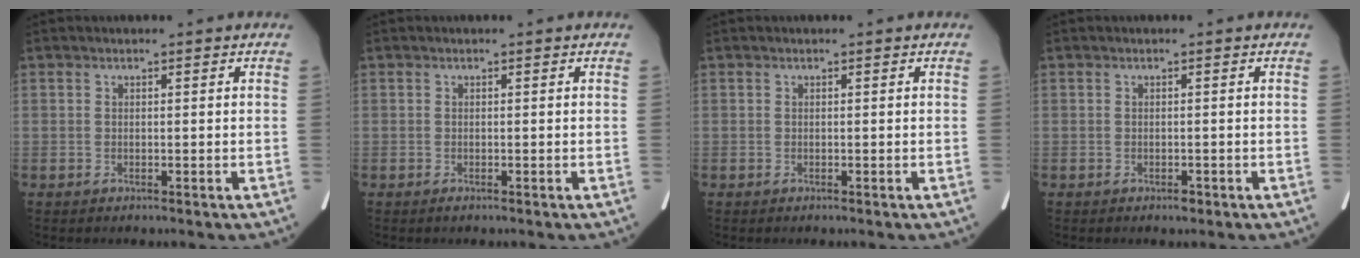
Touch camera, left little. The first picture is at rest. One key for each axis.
{"total": 0.0}
{"total": 0.0}
{"total": 0.8, "fx": -0.5, "fy": 0.5, "fz": 0.4, "tx": -0.008, "ty": 0.000, "tz": -0.004}